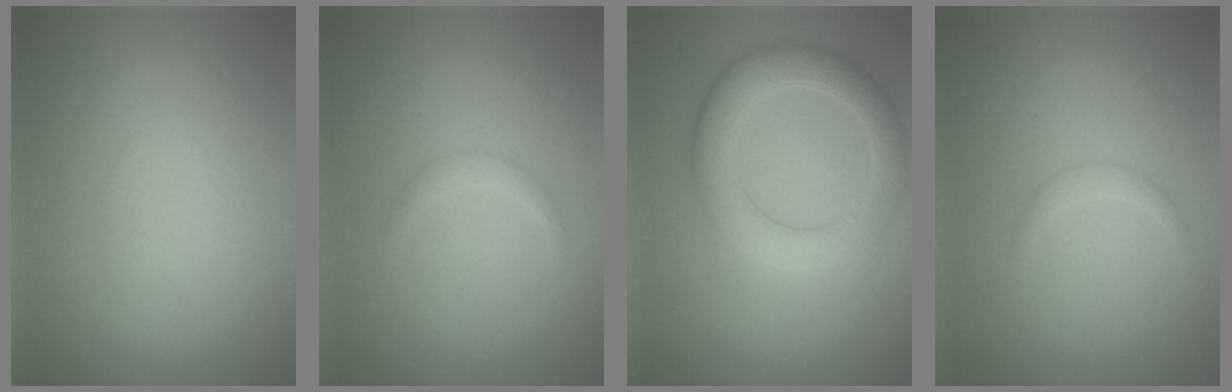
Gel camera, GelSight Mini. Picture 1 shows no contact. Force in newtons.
{"total": 0.8, "press": 0.8, "slide": 0.1}
{"total": 4.8, "press": 4.8, "slide": 0.4}
{"total": 0.8, "press": 0.8, "slide": 0.0}